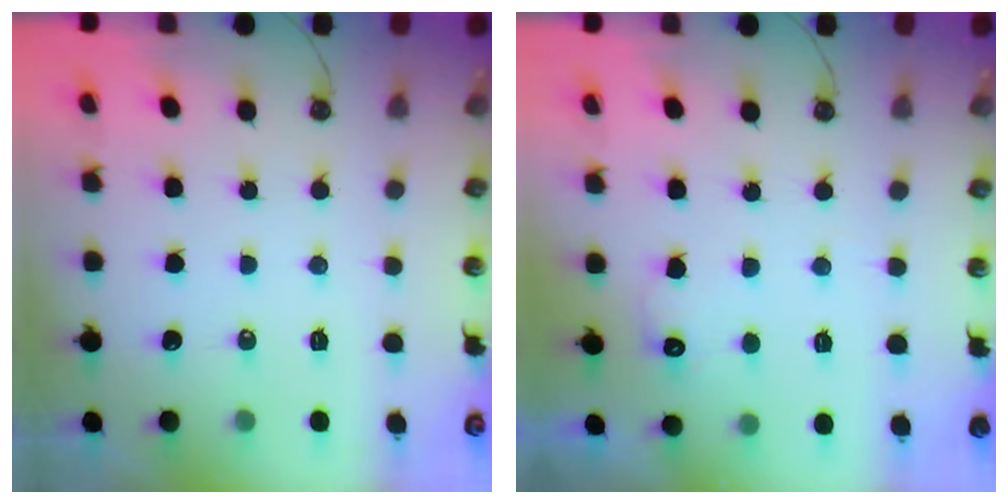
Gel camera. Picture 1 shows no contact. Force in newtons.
{"total": 7.2, "press": 7.2, "slide": 0.2}